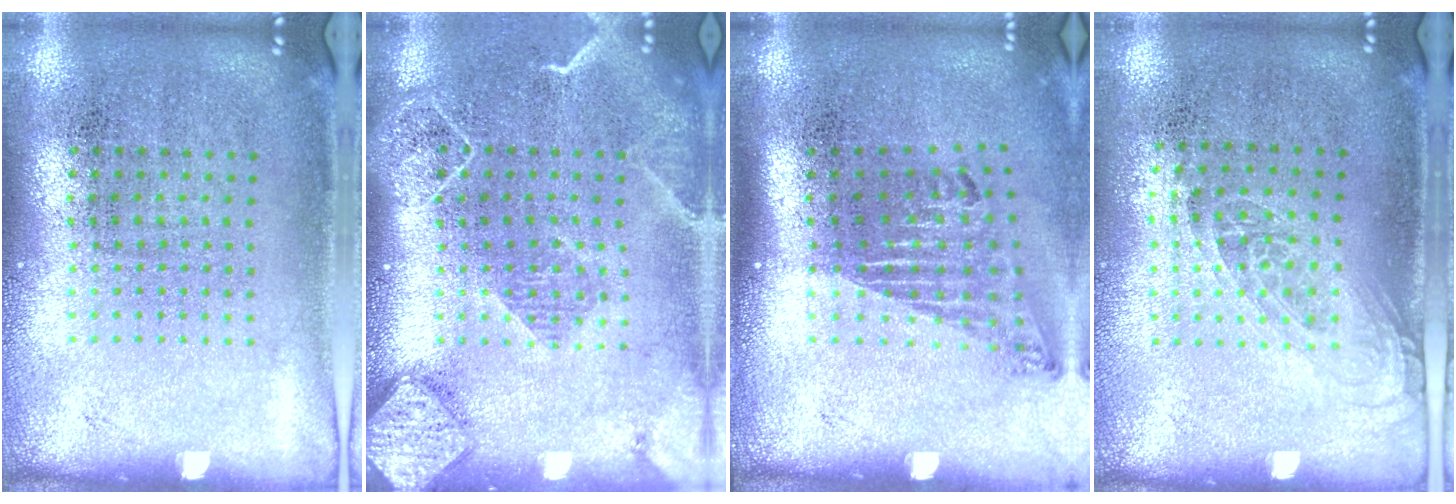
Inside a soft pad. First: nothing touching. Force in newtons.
{"total": 2.2, "press": 1.9, "slide": 1.1}
{"total": 1.7, "press": 1.1, "slide": 1.3}
{"total": 1.1, "press": 0.9, "slide": 0.6}